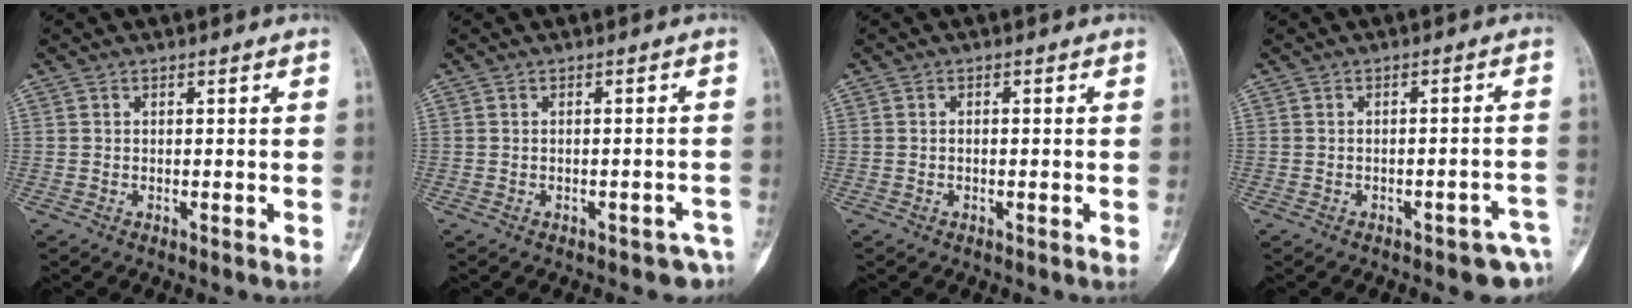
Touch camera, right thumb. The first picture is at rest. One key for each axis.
{"total": 4.1, "fx": -3.1, "fy": 2.1, "fz": 1.6, "tx": -0.010, "ty": 0.024, "tz": -0.030}
{"total": 0.6, "fx": -0.1, "fy": 0.3, "fz": 0.5, "tx": -0.013, "ty": 0.004, "tz": -0.001}
{"total": 6.8, "fx": -4.4, "fy": 2.7, "fz": 4.5, "tx": -0.041, "ty": 0.028, "tz": -0.049}